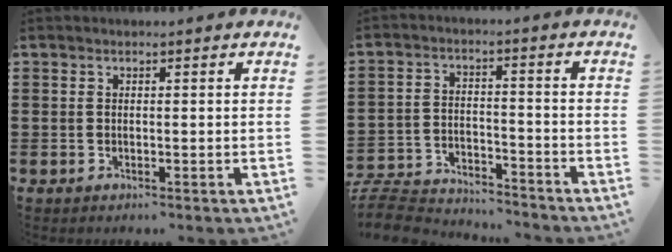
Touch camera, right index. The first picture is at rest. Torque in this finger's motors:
{"motor_torque": [-1.77, 0.37, -1.06, -0.21]}